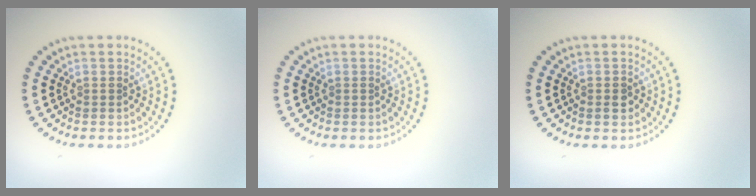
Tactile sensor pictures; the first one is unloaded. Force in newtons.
{"total": 0.0}
{"total": 1.1, "press": 1.1, "slide": 0.2}